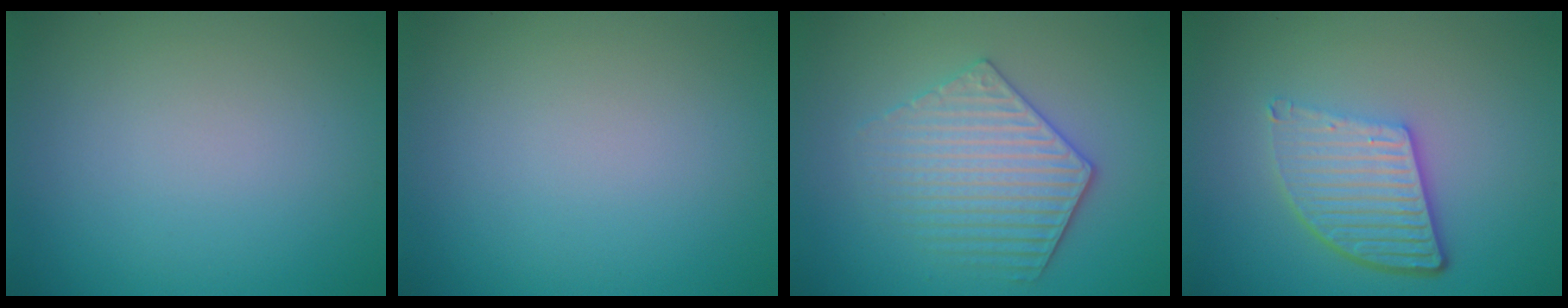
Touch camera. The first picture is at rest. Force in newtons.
{"total": 0.0}
{"total": 4.1, "press": 3.8, "slide": 1.4}
{"total": 5.6, "press": 3.9, "slide": 4.0}